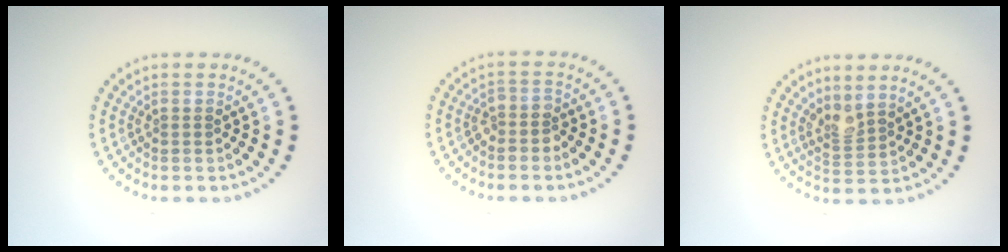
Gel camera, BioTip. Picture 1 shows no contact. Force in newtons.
{"total": 1.7, "press": 1.4, "slide": 0.9}
{"total": 2.1, "press": 1.5, "slide": 1.4}